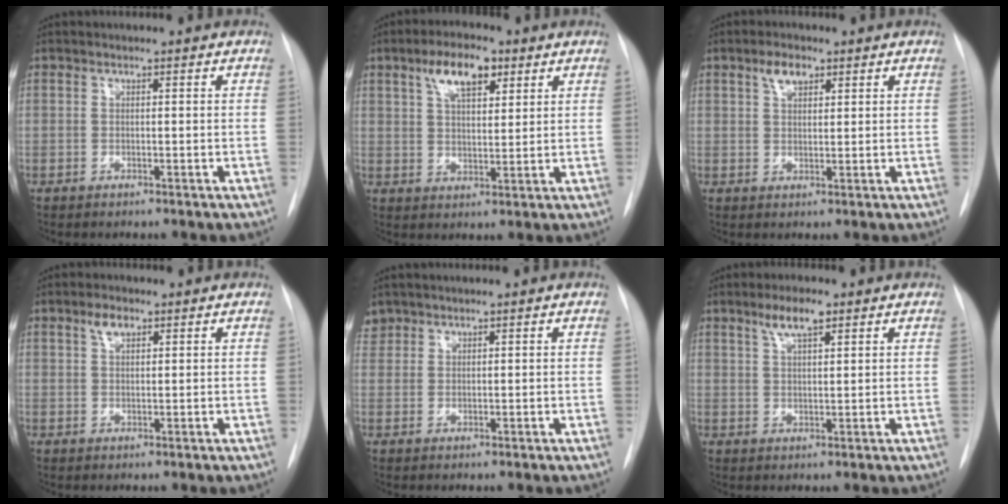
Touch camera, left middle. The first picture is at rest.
{"total": 7.8, "force": [4.3, 3.1, 5.8], "torque": [-0.105, 0.015, 0.074]}
{"total": 3.4, "force": [2.0, 1.7, 2.2], "torque": [-0.041, 0.009, 0.037]}
{"total": 2.5, "force": [1.5, 1.1, 1.6], "torque": [-0.032, 0.007, 0.029]}
{"total": 2.3, "force": [1.9, 1.4, -0.2], "torque": [0.008, 0.011, 0.035]}
{"total": 4.5, "force": [2.9, 1.0, 3.3], "torque": [-0.064, 0.007, 0.052]}